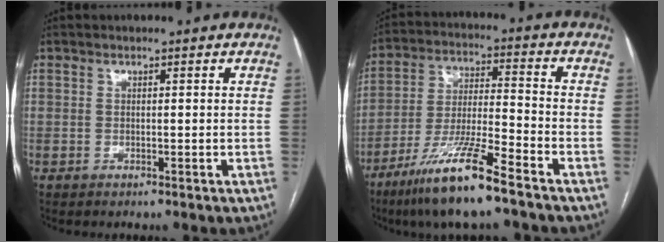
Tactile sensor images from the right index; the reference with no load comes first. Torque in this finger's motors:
{"motor_torque": [0.98, -0.84, 0.66, 0.19]}